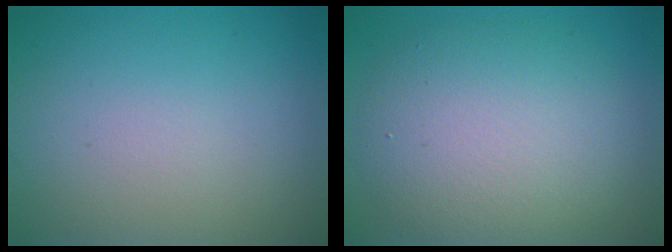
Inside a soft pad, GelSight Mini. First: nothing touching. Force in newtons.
{"total": 7.5, "press": 7.5, "slide": 0.8}